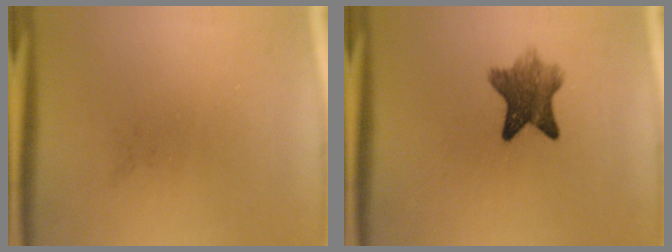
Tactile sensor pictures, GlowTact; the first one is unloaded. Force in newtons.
{"total": 7.0}